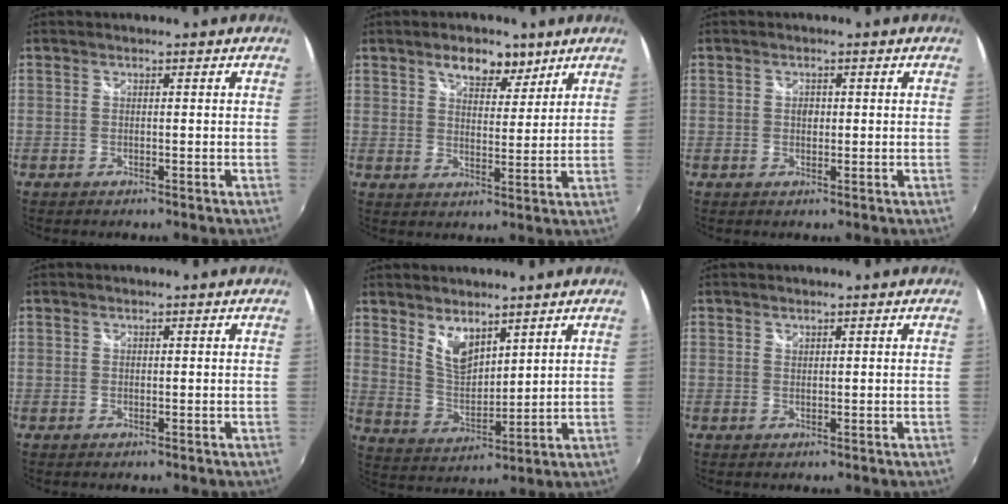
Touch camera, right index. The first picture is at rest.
{"total": 7.1, "force": [4.8, 3.7, 3.7], "torque": [-0.053, 0.005, 0.076]}
{"total": 1.4, "force": [0.0, 1.2, 0.7], "torque": [-0.010, 0.002, -0.002]}
{"total": 0.0}
{"total": 7.3, "force": [5.0, 3.4, 4.1], "torque": [-0.070, -0.005, 0.102]}
{"total": 0.6, "force": [0.6, 0.3, 0.1], "torque": [0.001, 0.001, 0.010]}